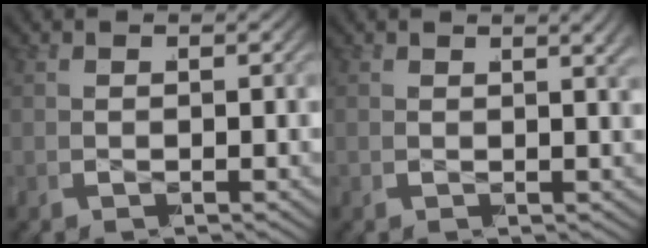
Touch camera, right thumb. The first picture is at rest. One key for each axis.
{"total": 1.1, "fx": 0.4, "fy": -1.0, "fz": -0.2, "tx": 0.004, "ty": 0.005, "tz": 0.006}